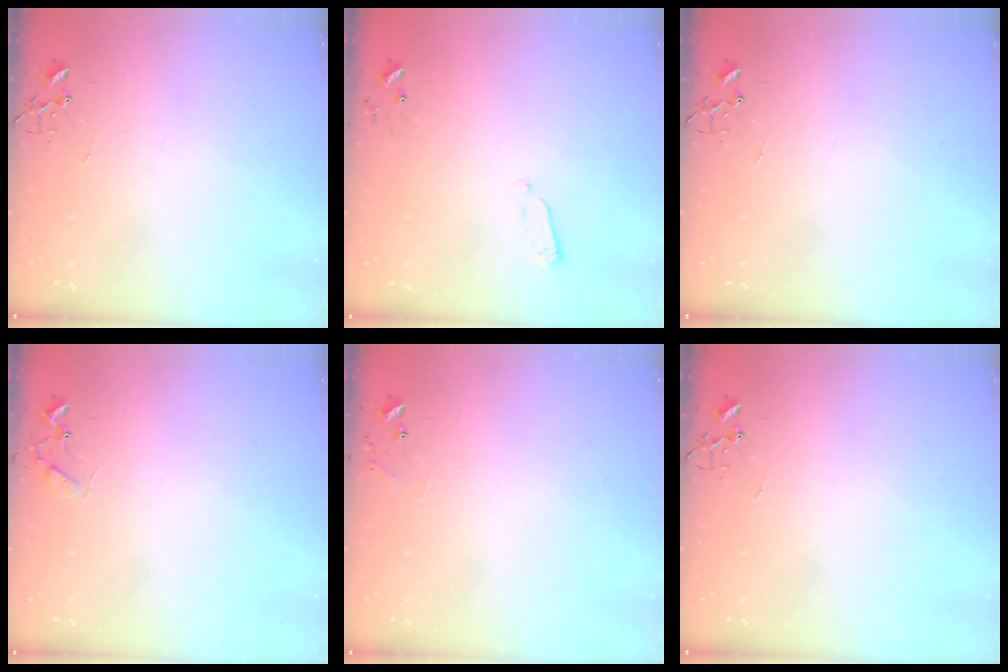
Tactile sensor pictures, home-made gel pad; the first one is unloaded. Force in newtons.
{"total": 3.7, "press": 3.6, "slide": 0.8}
{"total": 0.0}
{"total": 6.2, "press": 6.2, "slide": 0.4}
{"total": 7.0, "press": 7.0, "slide": 0.5}
{"total": 0.0}